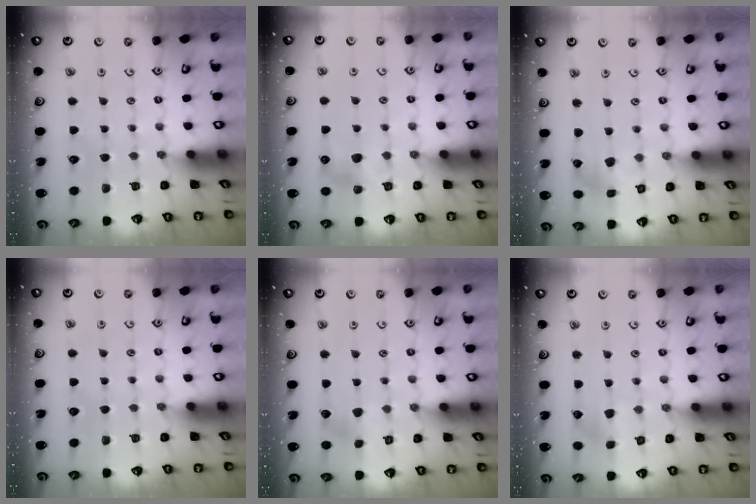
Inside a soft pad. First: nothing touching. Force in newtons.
{"total": 5.4, "press": 5.3, "slide": 0.6}
{"total": 1.6, "press": 1.5, "slide": 0.4}
{"total": 0.0}
{"total": 2.9, "press": 2.9, "slide": 0.3}
{"total": 2.5, "press": 2.5, "slide": 0.5}